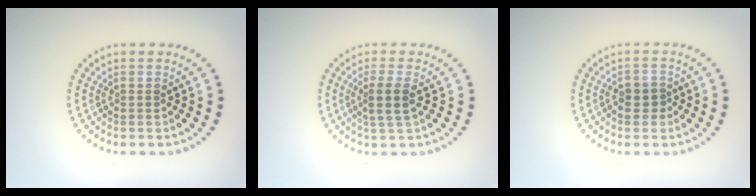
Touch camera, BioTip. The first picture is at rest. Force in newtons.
{"total": 2.3, "press": 1.9, "slide": 1.3}
{"total": 1.9, "press": 1.8, "slide": 0.6}